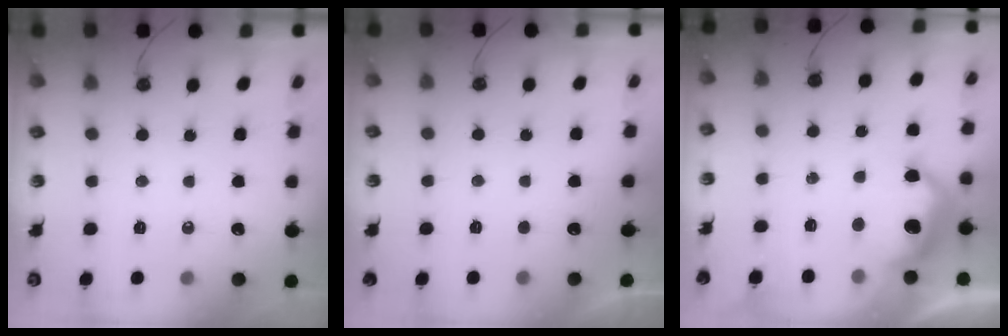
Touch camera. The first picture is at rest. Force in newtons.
{"total": 0.0}
{"total": 12.8, "press": 12.7, "slide": 0.7}